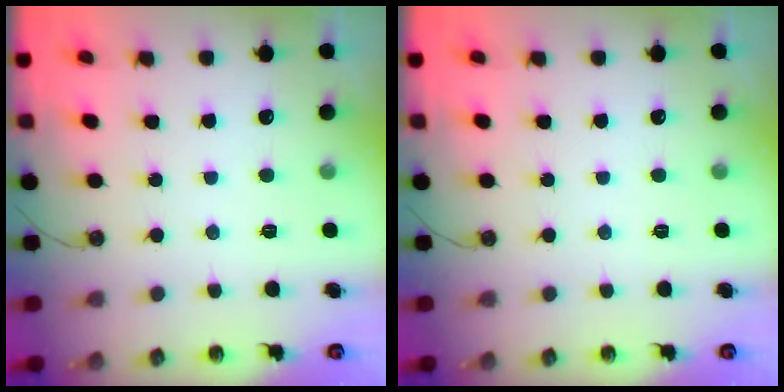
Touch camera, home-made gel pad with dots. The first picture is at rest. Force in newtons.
{"total": 0.0}